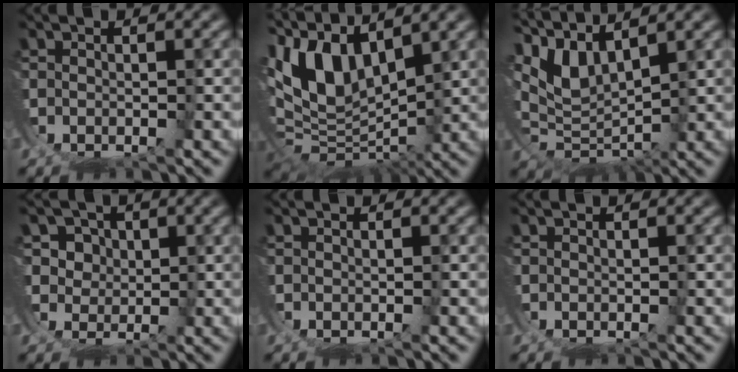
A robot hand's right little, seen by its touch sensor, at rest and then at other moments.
{"total": 11.4, "force": [0.4, 7.8, 8.3], "torque": [-0.185, -0.047, 0.023]}
{"total": 10.7, "force": [1.6, 7.8, 7.2], "torque": [-0.161, -0.031, 0.033]}
{"total": 7.1, "force": [1.1, 6.4, 3.0], "torque": [-0.090, -0.027, 0.021]}
{"total": 0.0}
{"total": 0.0}